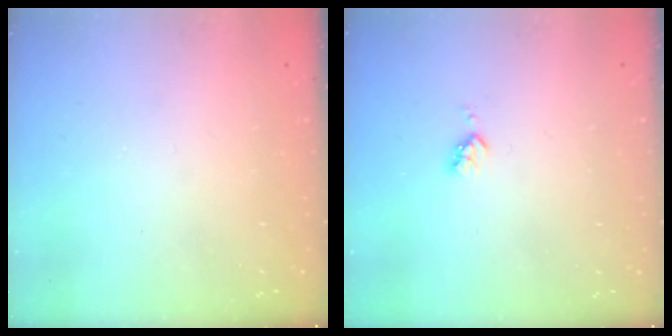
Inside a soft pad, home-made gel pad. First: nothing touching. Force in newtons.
{"total": 3.2, "press": 3.2, "slide": 0.4}